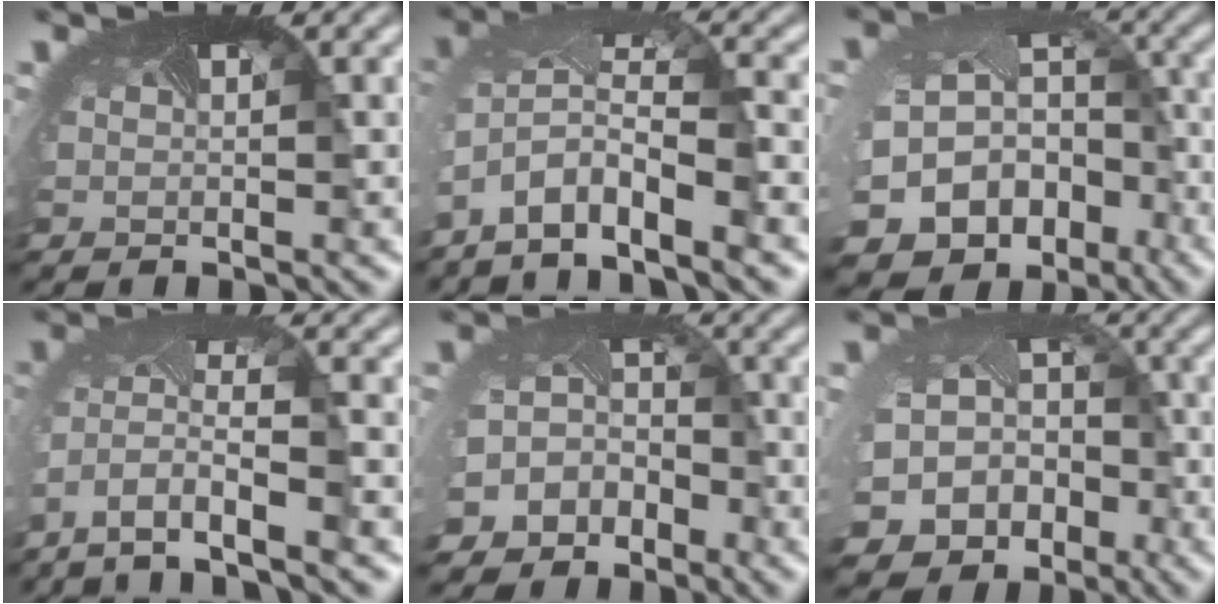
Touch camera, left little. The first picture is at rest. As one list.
[{"total": 6.5, "force": [-4.7, 2.1, 4.1], "torque": [-0.097, -0.010, -0.087]}, {"total": 18.6, "force": [-9.0, 14.5, 7.3], "torque": [-0.168, -0.077, -0.110]}, {"total": 6.0, "force": [-3.6, 1.9, 4.4], "torque": [-0.119, -0.018, -0.064]}, {"total": 6.0, "force": [-3.7, 4.6, 0.5], "torque": [-0.015, -0.015, -0.052]}, {"total": 11.6, "force": [-6.1, 9.4, 3.1], "torque": [-0.073, -0.065, -0.082]}]